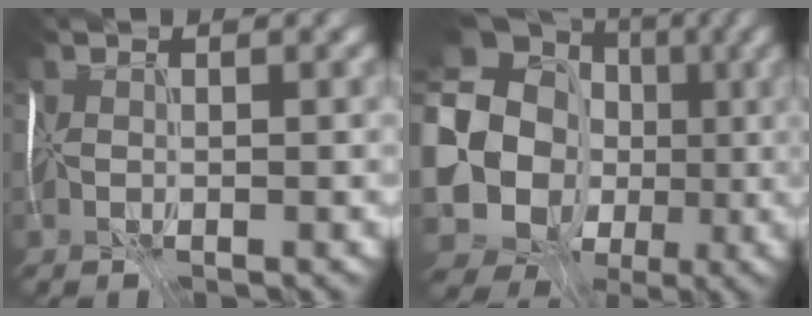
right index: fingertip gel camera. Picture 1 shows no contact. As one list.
[{"total": 15.8, "force": [0.4, 13.7, 7.8], "torque": [-0.159, -0.007, -0.012]}]